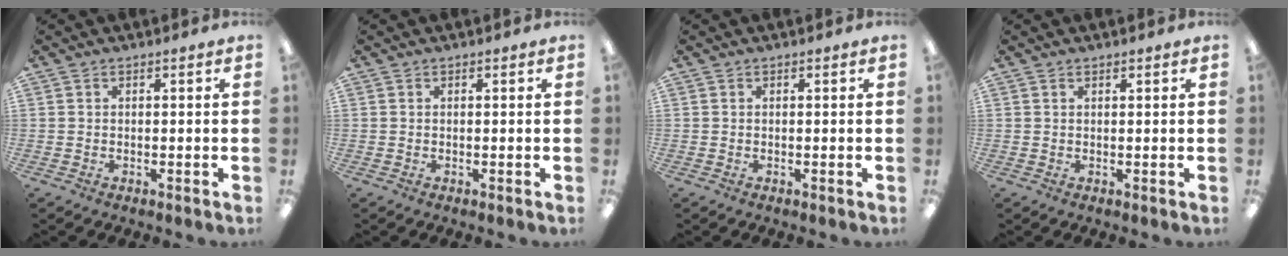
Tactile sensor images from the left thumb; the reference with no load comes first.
{"total": 0.0}
{"total": 0.0}
{"total": 0.6, "force": [0.5, 0.2, 0.2], "torque": [-0.003, 0.002, 0.010]}